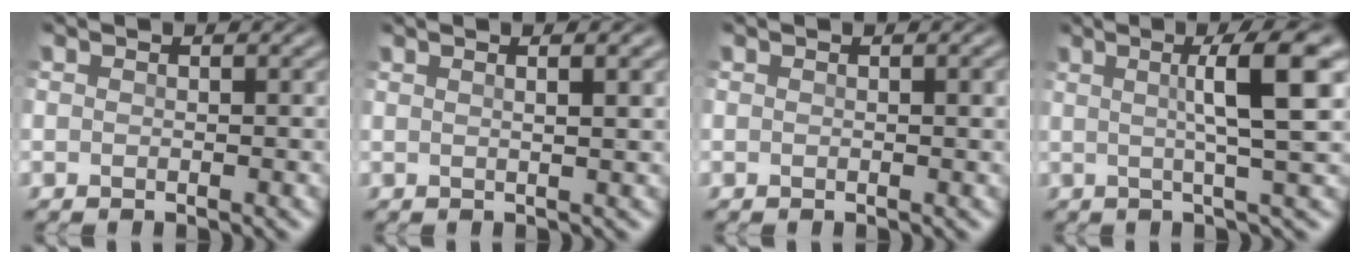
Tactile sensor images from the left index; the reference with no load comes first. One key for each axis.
{"total": 5.1, "fx": 2.2, "fy": 2.2, "fz": 4.0, "tx": -0.022, "ty": 0.029, "tz": -0.001}
{"total": 0.7, "fx": 0.1, "fy": 0.1, "fz": 0.7, "tx": -0.008, "ty": 0.002, "tz": 0.002}
{"total": 7.1, "fx": 1.5, "fy": 1.1, "fz": 6.9, "tx": -0.089, "ty": 0.016, "tz": 0.020}